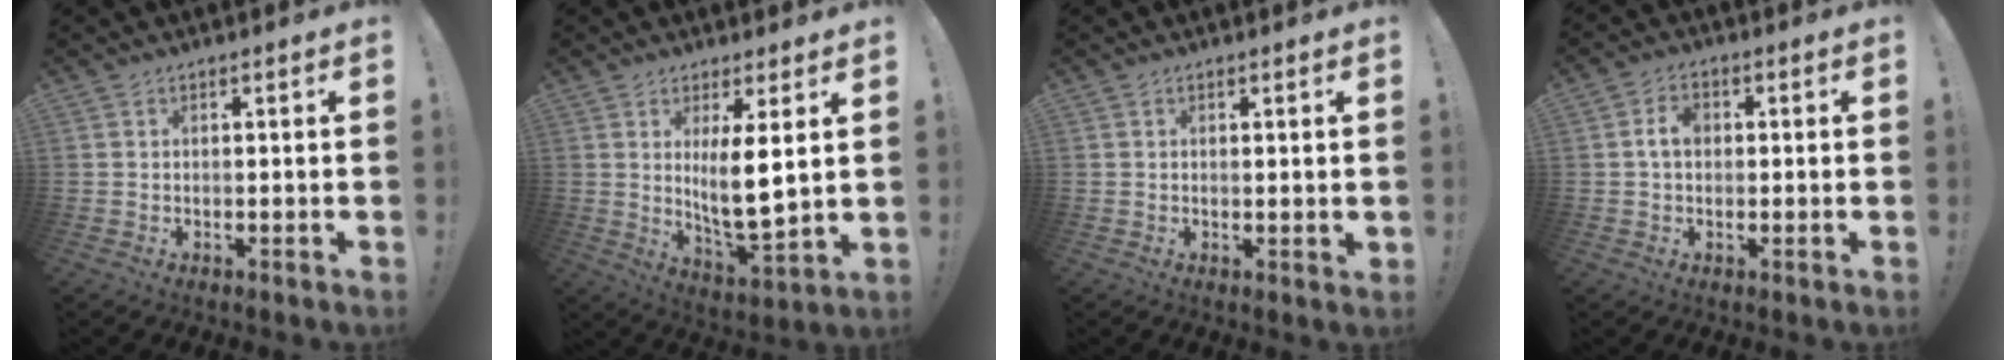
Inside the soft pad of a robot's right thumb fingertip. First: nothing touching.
{"total": 10.4, "force": [2.7, 2.3, 9.8], "torque": [-0.163, -0.038, 0.042]}
{"total": 1.1, "force": [0.7, 0.2, 0.9], "torque": [-0.003, -0.006, 0.009]}
{"total": 4.8, "force": [0.5, 3.3, 3.4], "torque": [-0.054, 0.006, 0.007]}